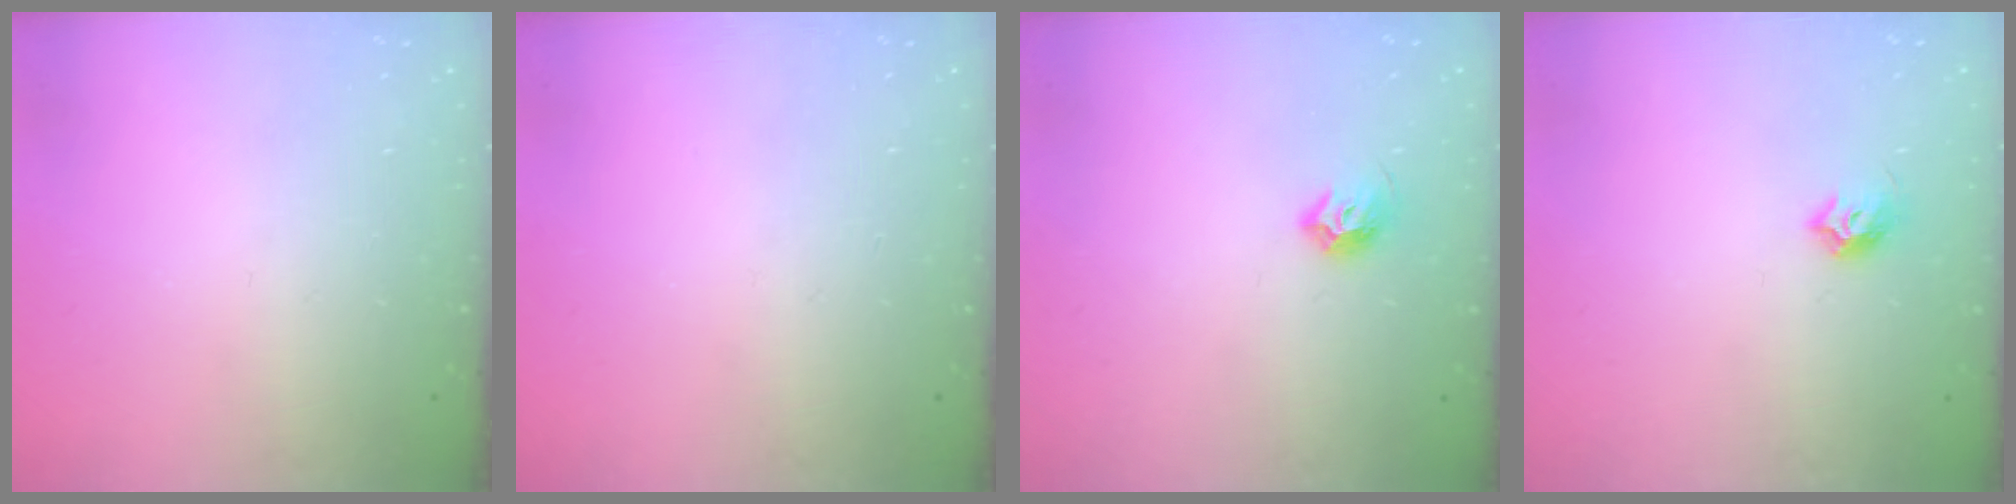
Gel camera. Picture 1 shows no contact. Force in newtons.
{"total": 0.0}
{"total": 7.4, "press": 7.3, "slide": 1.2}
{"total": 6.8, "press": 6.8, "slide": 1.0}